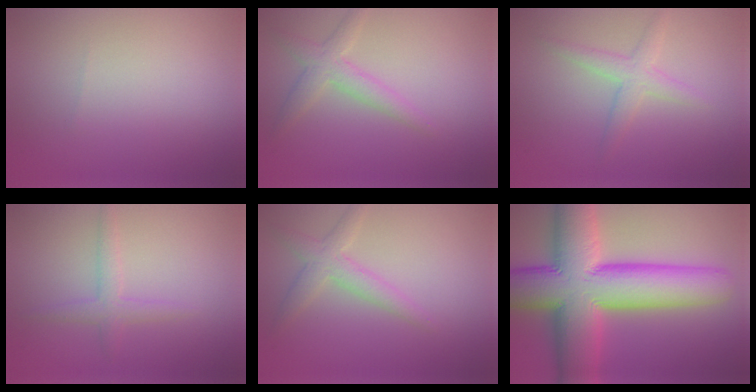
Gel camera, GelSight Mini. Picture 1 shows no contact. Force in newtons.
{"total": 2.5, "press": 2.5, "slide": 0.1}
{"total": 2.3, "press": 2.3, "slide": 0.1}
{"total": 1.9, "press": 1.9, "slide": 0.2}
{"total": 2.5, "press": 2.5, "slide": 0.1}
{"total": 15.4, "press": 15.4, "slide": 0.6}